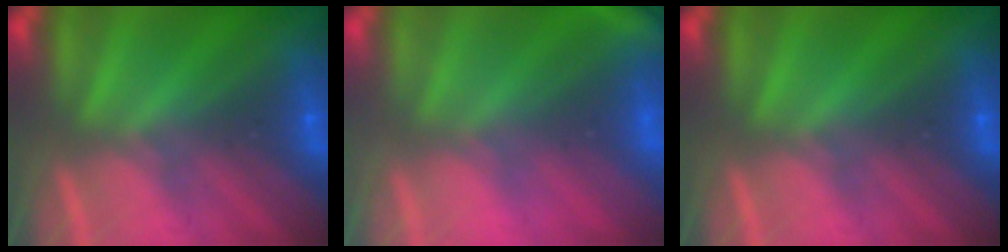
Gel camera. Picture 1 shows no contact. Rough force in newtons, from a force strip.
{"total": 2.9}
{"total": 0.0}